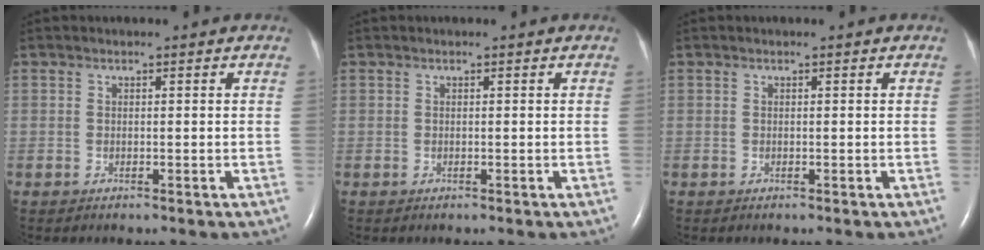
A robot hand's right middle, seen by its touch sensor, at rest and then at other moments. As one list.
[{"total": 0.0}, {"total": 0.0}]